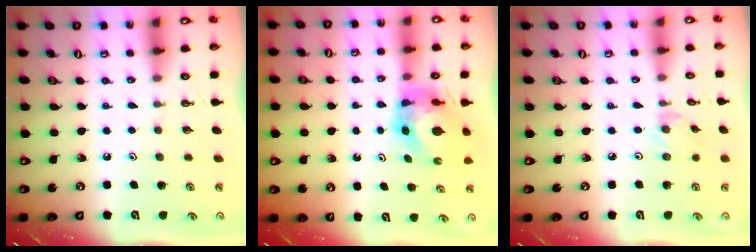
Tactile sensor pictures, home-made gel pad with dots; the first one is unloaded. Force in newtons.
{"total": 6.8, "press": 6.8, "slide": 0.5}
{"total": 3.2, "press": 3.1, "slide": 0.5}